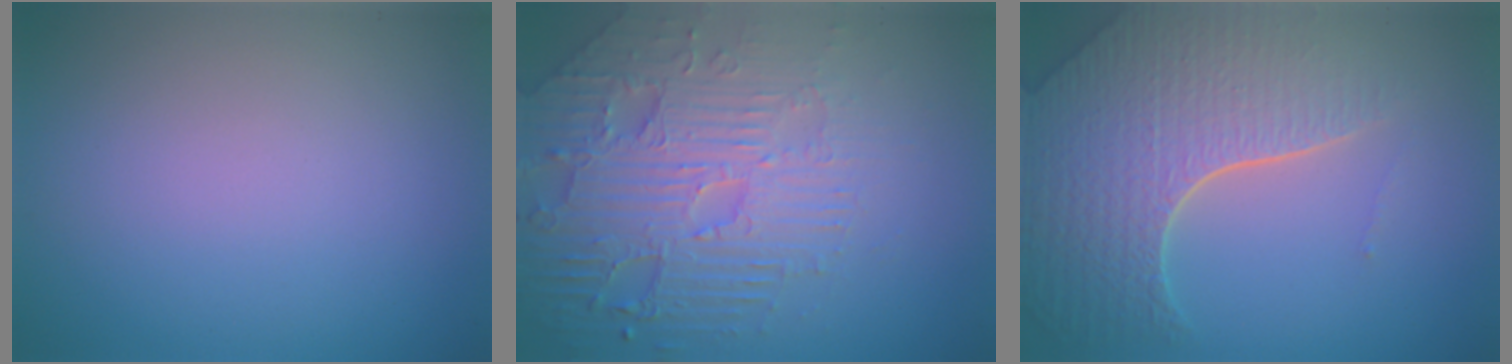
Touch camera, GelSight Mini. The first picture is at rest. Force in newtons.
{"total": 7.7, "press": 5.7, "slide": 5.2}
{"total": 8.3, "press": 5.8, "slide": 6.0}